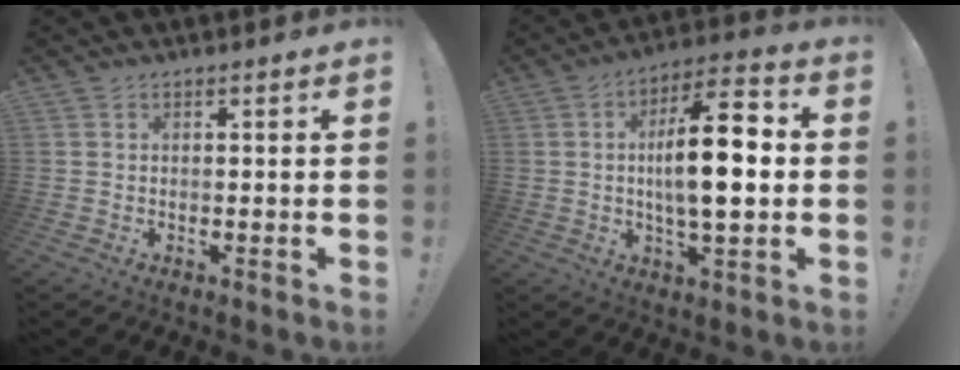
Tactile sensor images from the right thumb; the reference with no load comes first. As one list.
[{"total": 16.6, "force": [0.3, 5.3, 15.7], "torque": [-0.259, 0.001, -0.008]}]